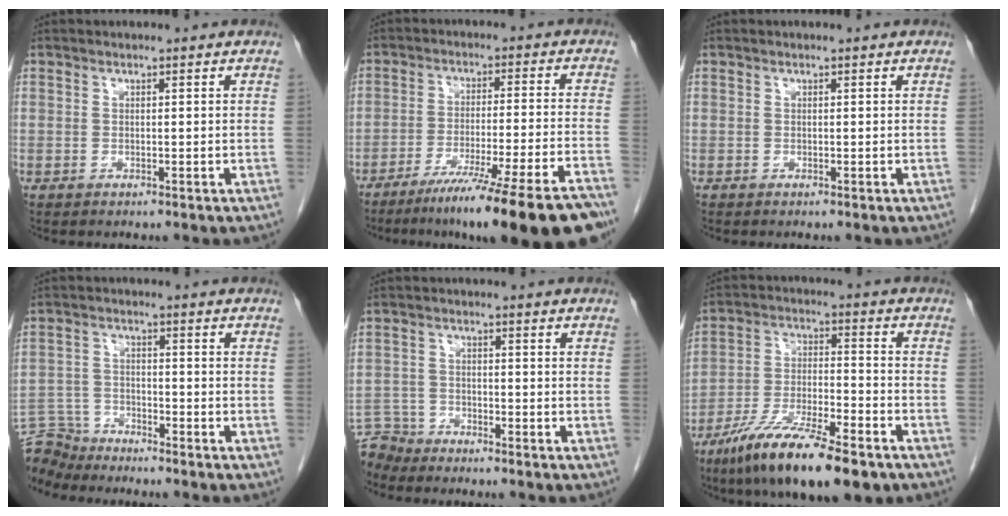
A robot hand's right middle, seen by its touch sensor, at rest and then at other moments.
{"total": 19.9, "force": [-15.2, -1.1, 12.8], "torque": [-0.140, -0.031, -0.235]}
{"total": 0.0}
{"total": 7.1, "force": [-6.9, 1.3, -0.3], "torque": [0.003, 0.002, -0.133]}
{"total": 5.3, "force": [-5.1, 1.3, -0.6], "torque": [0.017, -0.003, -0.099]}
{"total": 16.6, "force": [-11.2, 3.2, 11.9], "torque": [-0.207, -0.027, -0.196]}